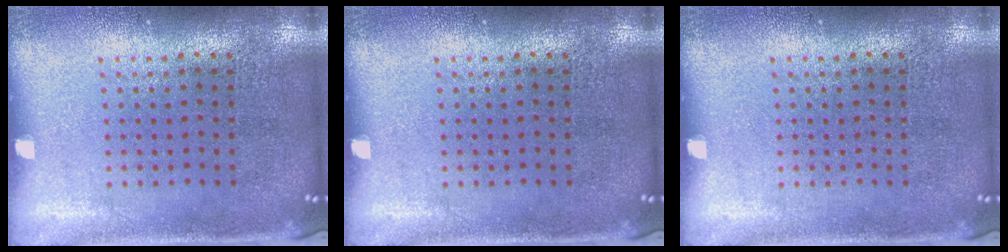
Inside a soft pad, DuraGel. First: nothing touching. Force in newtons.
{"total": 0.0}
{"total": 0.0}